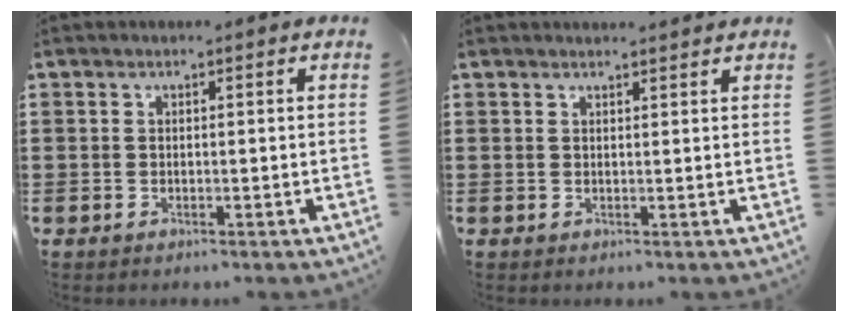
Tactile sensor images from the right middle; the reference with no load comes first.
{"total": 1.2, "force": [1.2, -0.2, 0.1], "torque": [-0.003, -0.002, 0.024]}